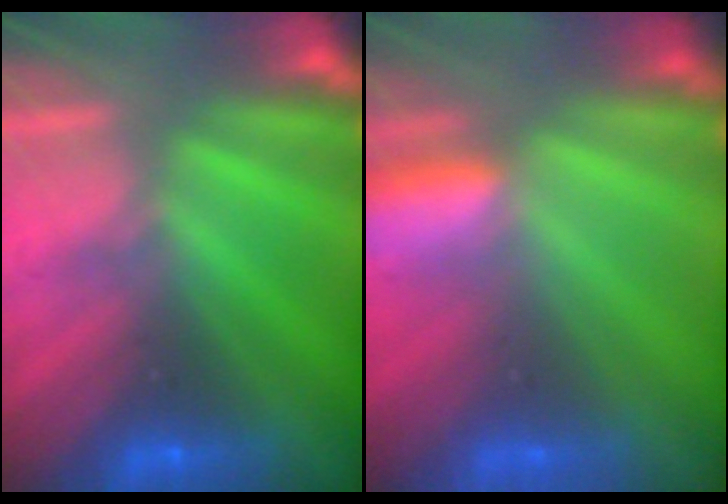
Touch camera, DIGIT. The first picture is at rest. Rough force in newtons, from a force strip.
{"total": 3.3}